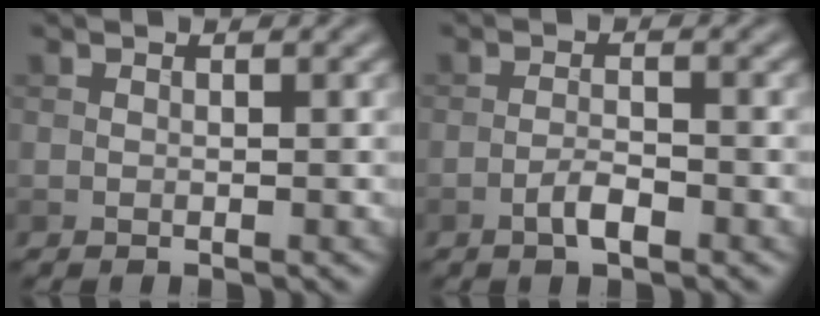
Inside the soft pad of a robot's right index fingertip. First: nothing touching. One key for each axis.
{"total": 2.0, "fx": -1.2, "fy": 0.5, "fz": 1.6, "tx": -0.030, "ty": 0.004, "tz": -0.026}